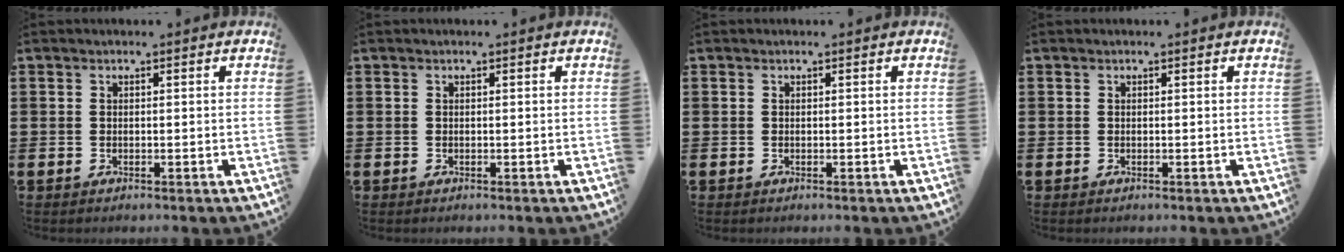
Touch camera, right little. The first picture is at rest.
{"total": 0.0}
{"total": 0.0}
{"total": 0.0}